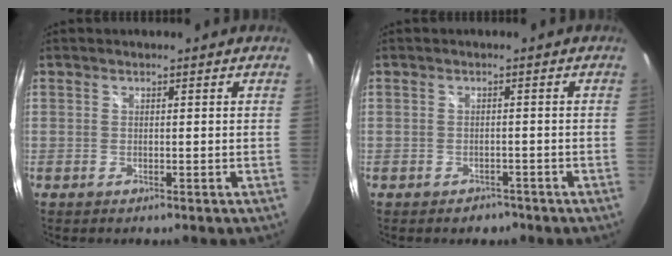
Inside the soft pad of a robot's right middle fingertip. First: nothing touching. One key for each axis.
{"total": 2.6, "fx": -2.0, "fy": 1.6, "fz": 0.4, "tx": -0.010, "ty": -0.001, "tz": -0.025}